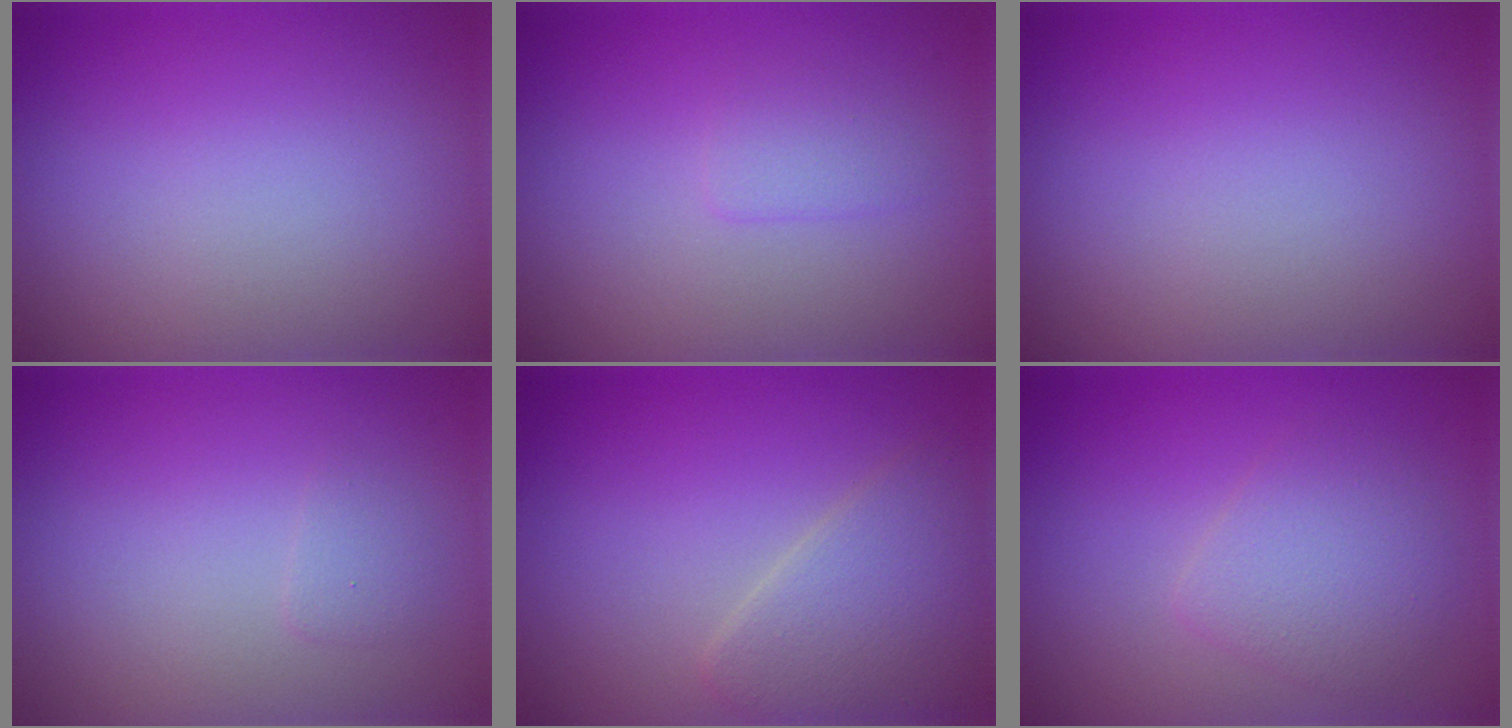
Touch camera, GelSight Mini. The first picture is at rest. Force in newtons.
{"total": 1.2, "press": 1.2, "slide": 0.1}
{"total": 0.0}
{"total": 0.8, "press": 0.8, "slide": 0.0}
{"total": 3.8, "press": 3.8, "slide": 0.2}
{"total": 2.9, "press": 2.9, "slide": 0.0}